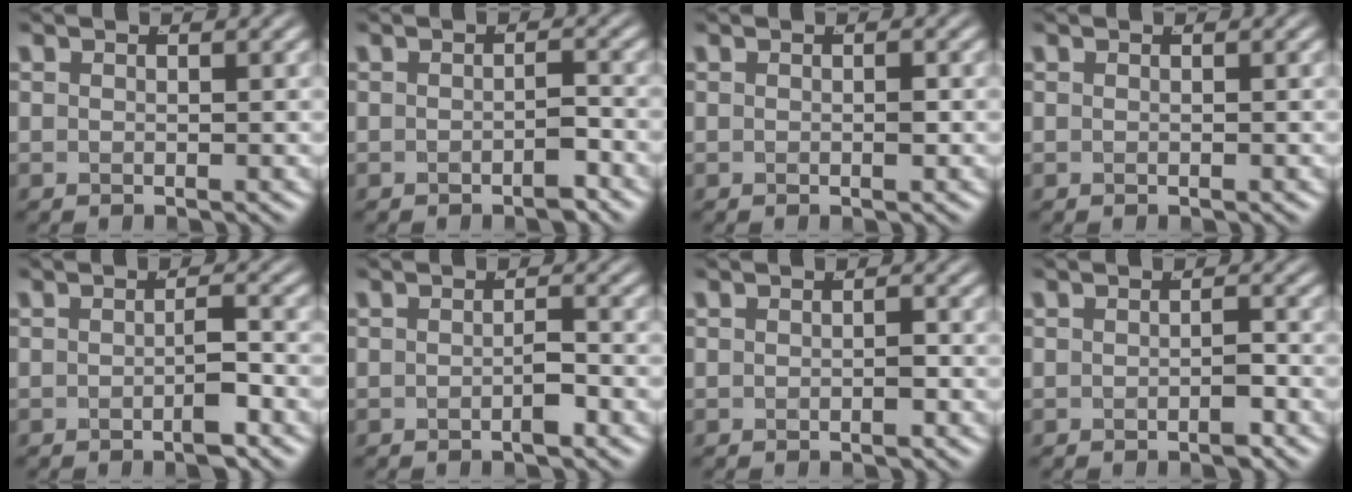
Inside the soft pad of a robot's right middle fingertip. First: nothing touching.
{"total": 1.5, "force": [-1.2, 0.2, 0.8], "torque": [-0.006, 0.001, -0.021]}
{"total": 0.7, "force": [-0.1, 0.0, 0.7], "torque": [-0.007, 0.001, -0.002]}
{"total": 0.0}
{"total": 2.1, "force": [-1.1, 0.1, 1.8], "torque": [-0.018, 0.003, -0.022]}
{"total": 1.3, "force": [-0.8, 0.1, 1.1], "torque": [-0.010, 0.001, -0.015]}
{"total": 0.8, "force": [-0.5, 0.0, 0.7], "torque": [-0.010, 0.000, -0.008]}
{"total": 1.2, "force": [-0.8, 0.1, 0.8], "torque": [-0.009, 0.002, -0.016]}